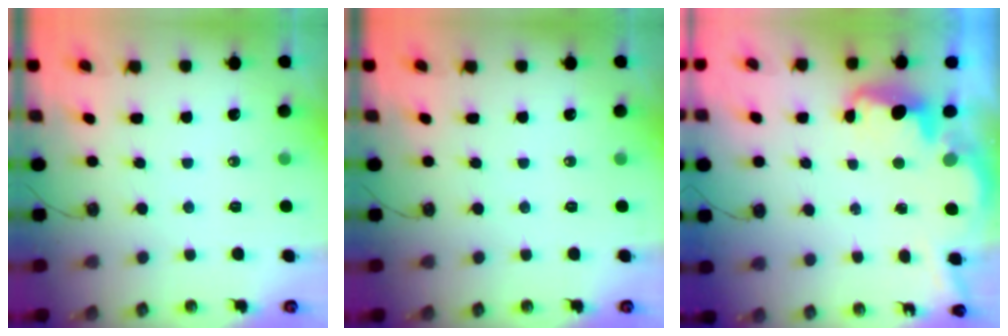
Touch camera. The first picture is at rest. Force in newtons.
{"total": 0.0}
{"total": 3.7, "press": 3.6, "slide": 0.7}